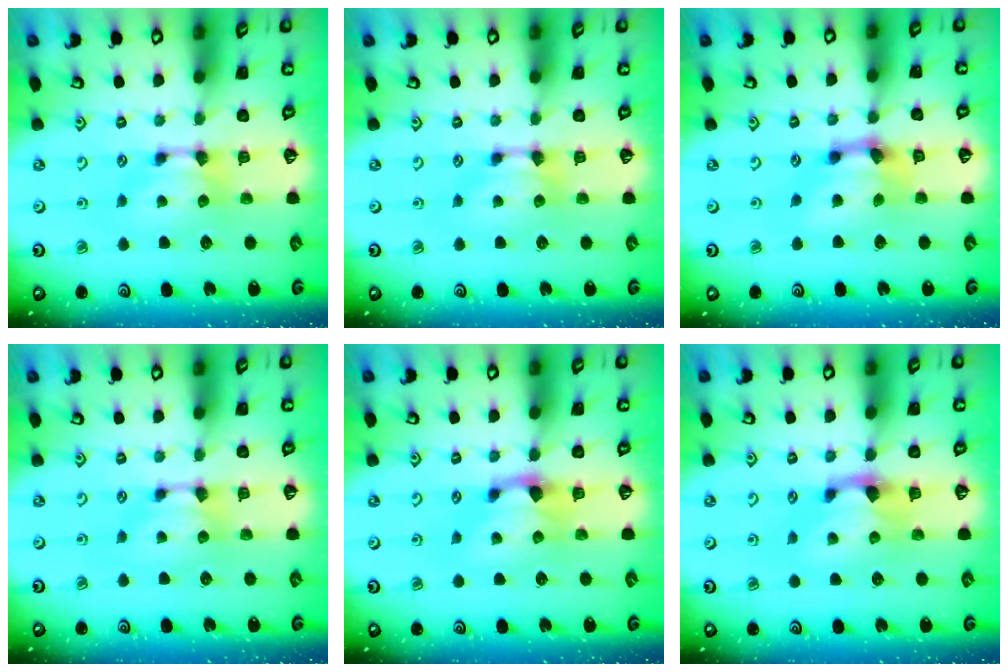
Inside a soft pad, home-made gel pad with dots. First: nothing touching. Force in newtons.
{"total": 0.0}
{"total": 3.4, "press": 2.7, "slide": 2.1}
{"total": 0.0}
{"total": 1.1, "press": 0.1, "slide": 1.1}
{"total": 1.4, "press": 0.9, "slide": 1.0}